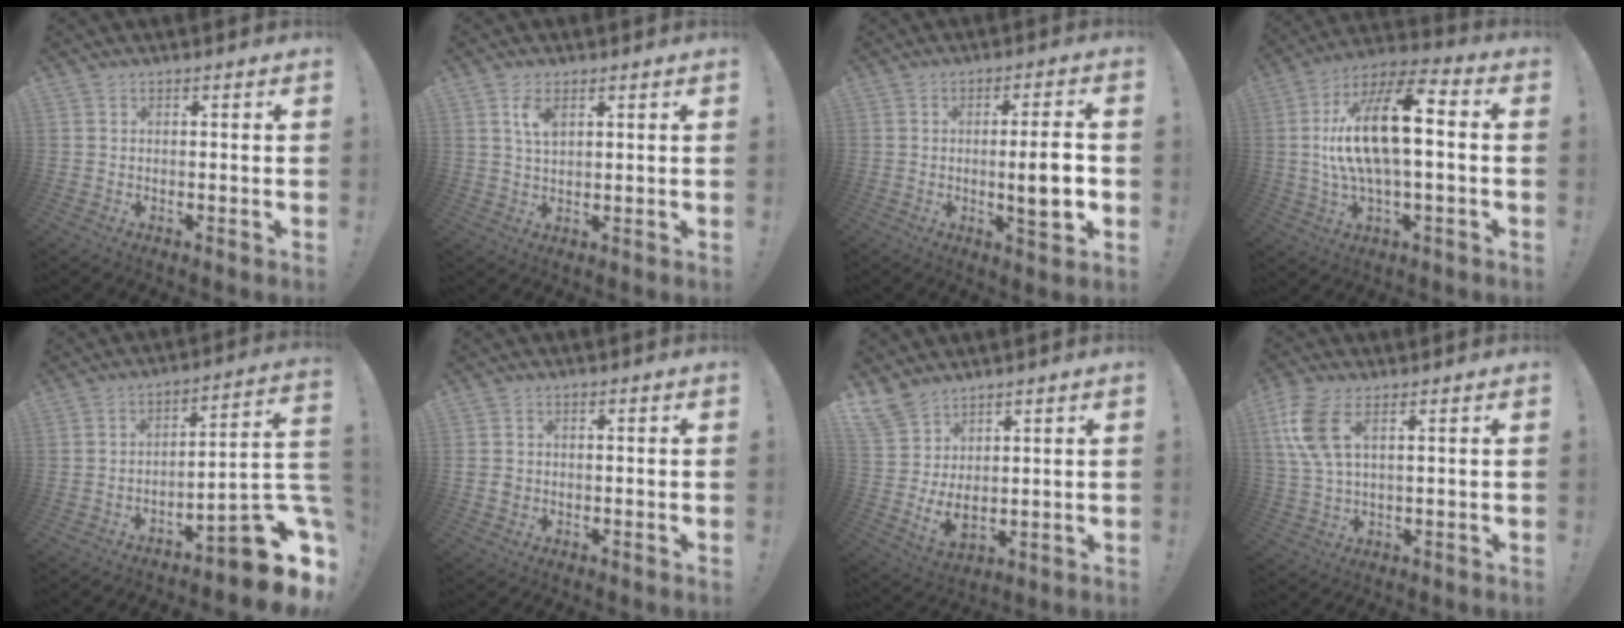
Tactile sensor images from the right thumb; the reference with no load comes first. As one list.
[{"total": 4.9, "force": [2.3, 2.5, 3.6], "torque": [-0.055, -0.009, 0.038]}, {"total": 9.7, "force": [-1.0, 1.3, 9.6], "torque": [-0.132, -0.006, -0.021]}, {"total": 18.9, "force": [1.7, 7.2, 17.4], "torque": [-0.315, 0.000, 0.022]}, {"total": 14.0, "force": [-8.4, 3.7, 10.5], "torque": [-0.102, 0.042, -0.134]}, {"total": 1.9, "force": [-0.5, 1.7, 0.7], "torque": [-0.006, 0.003, -0.010]}, {"total": 9.0, "force": [5.2, 5.8, 4.5], "torque": [-0.092, -0.051, 0.107]}, {"total": 9.8, "force": [3.9, 4.2, 8.0], "torque": [-0.168, -0.005, 0.079]}]